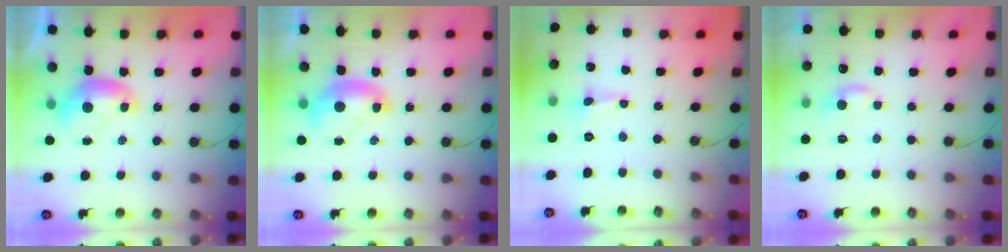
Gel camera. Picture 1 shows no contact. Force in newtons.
{"total": 1.9, "press": 1.9, "slide": 0.3}
{"total": 0.6, "press": 0.5, "slide": 0.3}
{"total": 1.3, "press": 1.1, "slide": 0.7}